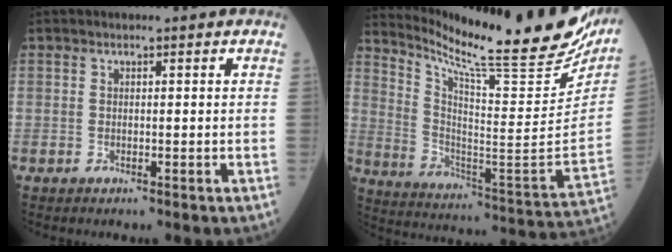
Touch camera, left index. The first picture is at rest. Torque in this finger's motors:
{"motor_torque": [-0.45, -0.80, 0.07, 0.06]}